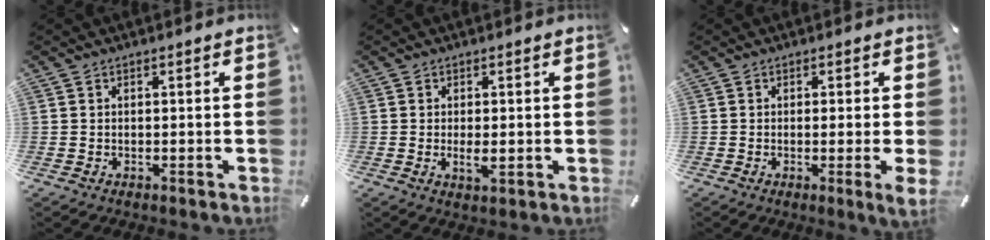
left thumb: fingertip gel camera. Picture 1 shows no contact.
{"total": 3.3, "force": [-0.1, 0.9, 3.2], "torque": [-0.047, -0.005, -0.003]}
{"total": 4.4, "force": [-0.5, -0.1, 4.4], "torque": [-0.070, -0.015, -0.005]}